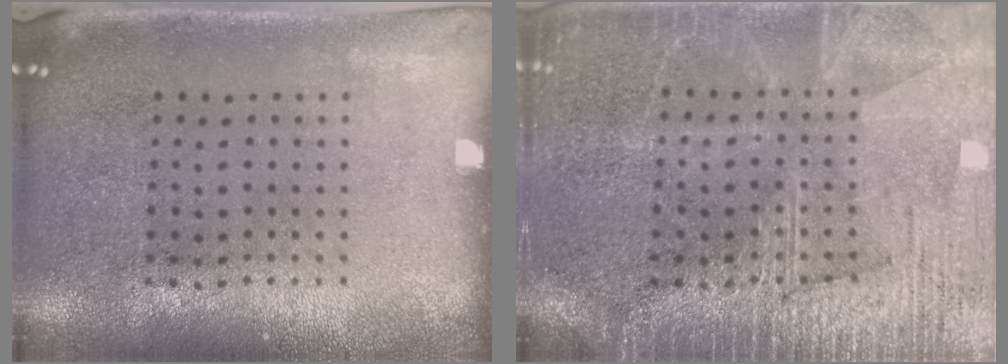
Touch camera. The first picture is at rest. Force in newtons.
{"total": 5.0, "press": 4.9, "slide": 0.6}